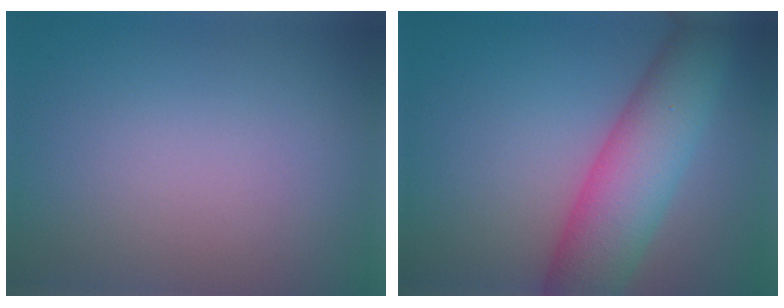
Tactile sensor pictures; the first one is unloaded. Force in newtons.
{"total": 8.2, "press": 8.2, "slide": 0.3}